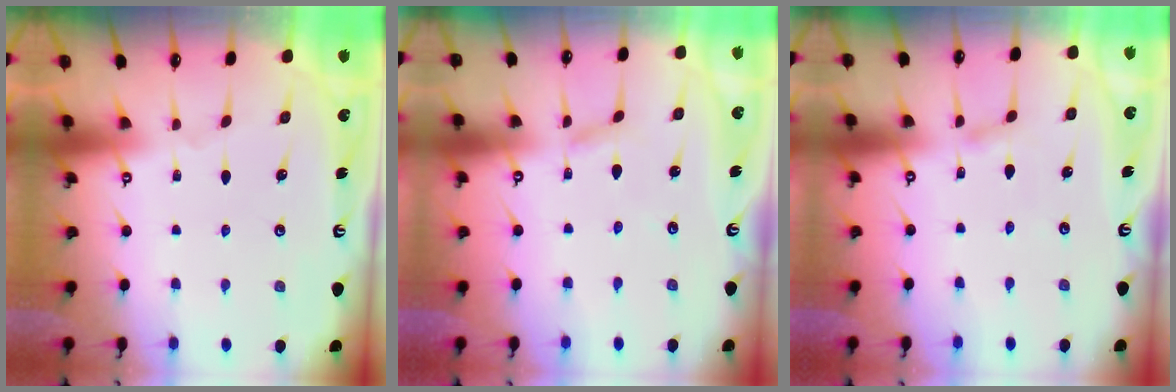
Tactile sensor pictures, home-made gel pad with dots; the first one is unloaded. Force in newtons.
{"total": 1.9, "press": 1.9, "slide": 0.1}
{"total": 3.3, "press": 3.3, "slide": 0.4}